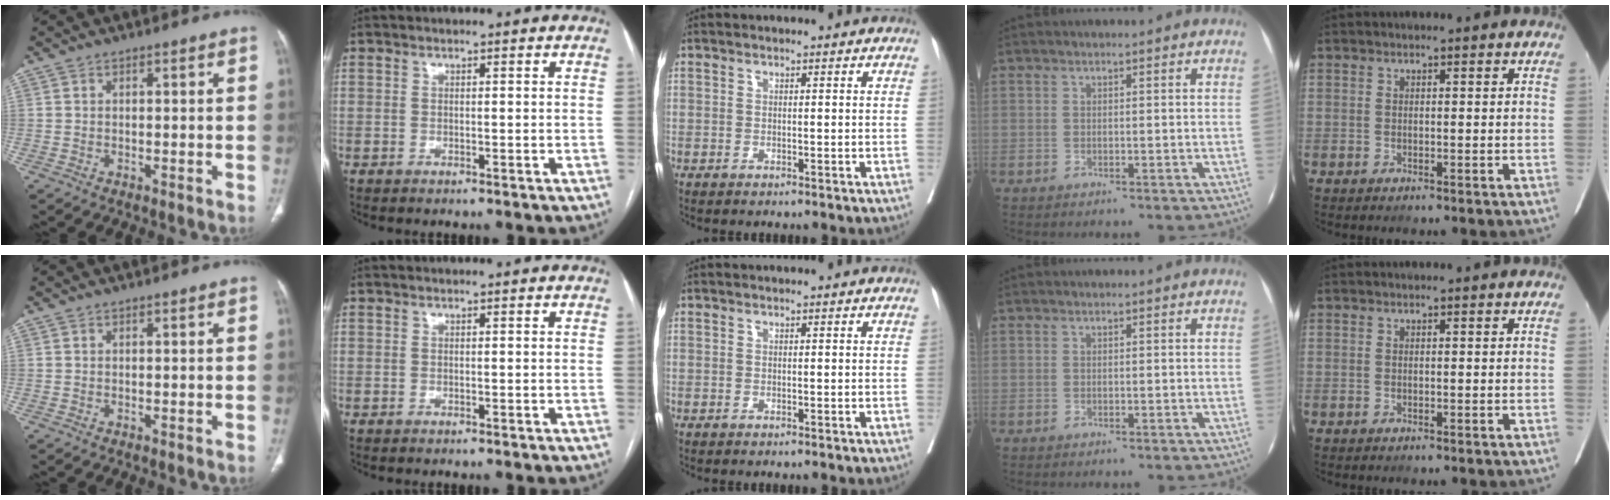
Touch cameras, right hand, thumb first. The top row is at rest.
{}